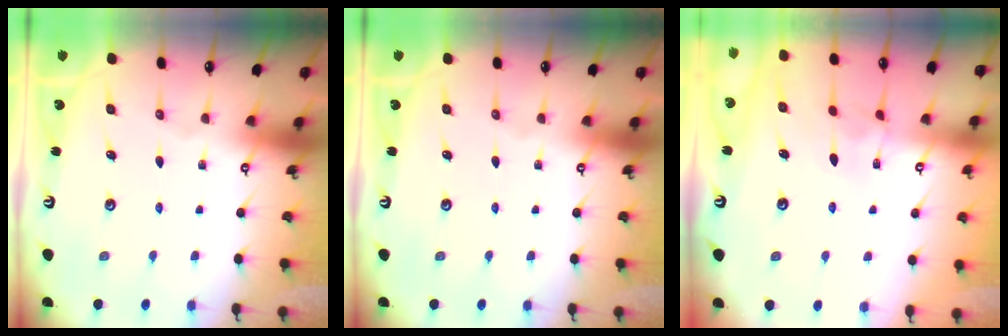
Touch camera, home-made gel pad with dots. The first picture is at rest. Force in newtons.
{"total": 0.0}
{"total": 3.0, "press": 3.0, "slide": 0.4}